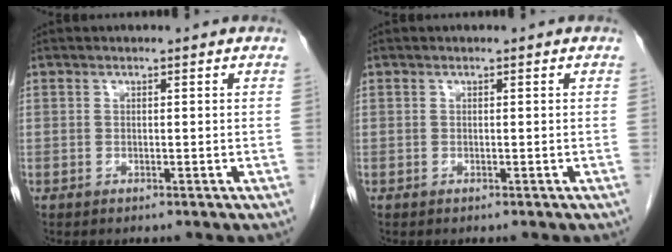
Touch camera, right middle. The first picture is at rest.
{"total": 0.0}